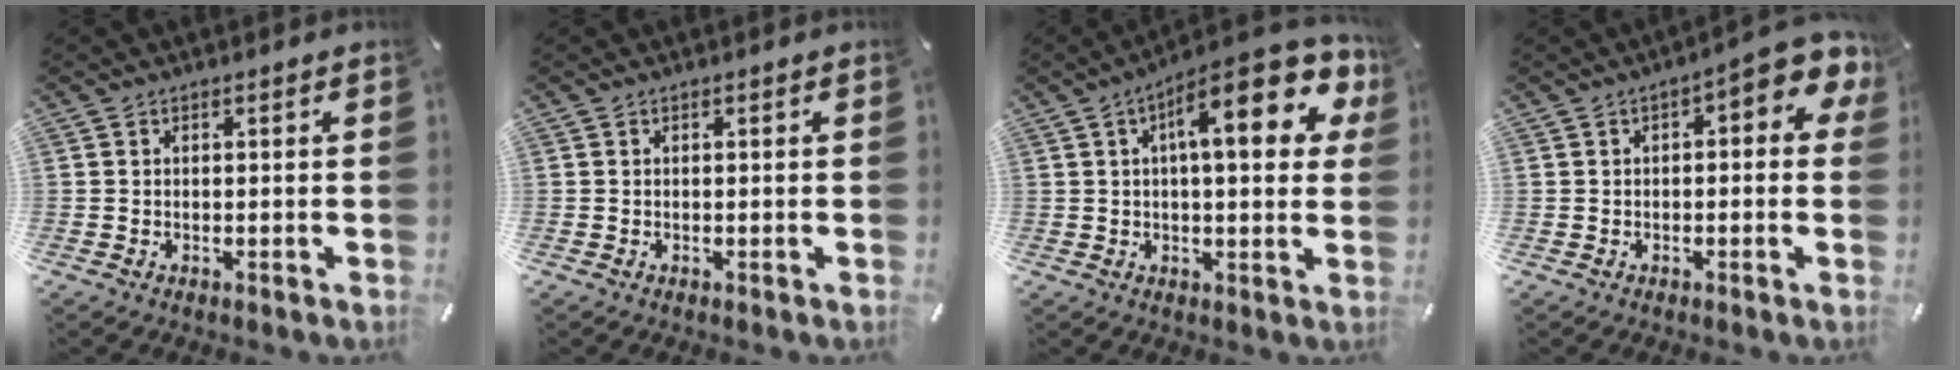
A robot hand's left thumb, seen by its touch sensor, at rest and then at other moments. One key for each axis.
{"total": 0.0}
{"total": 16.5, "fx": 6.5, "fy": 5.9, "fz": 14.0, "tx": -0.203, "ty": -0.025, "tz": 0.099}
{"total": 6.7, "fx": 1.6, "fy": 2.9, "fz": 5.8, "tx": -0.085, "ty": -0.007, "tz": 0.022}